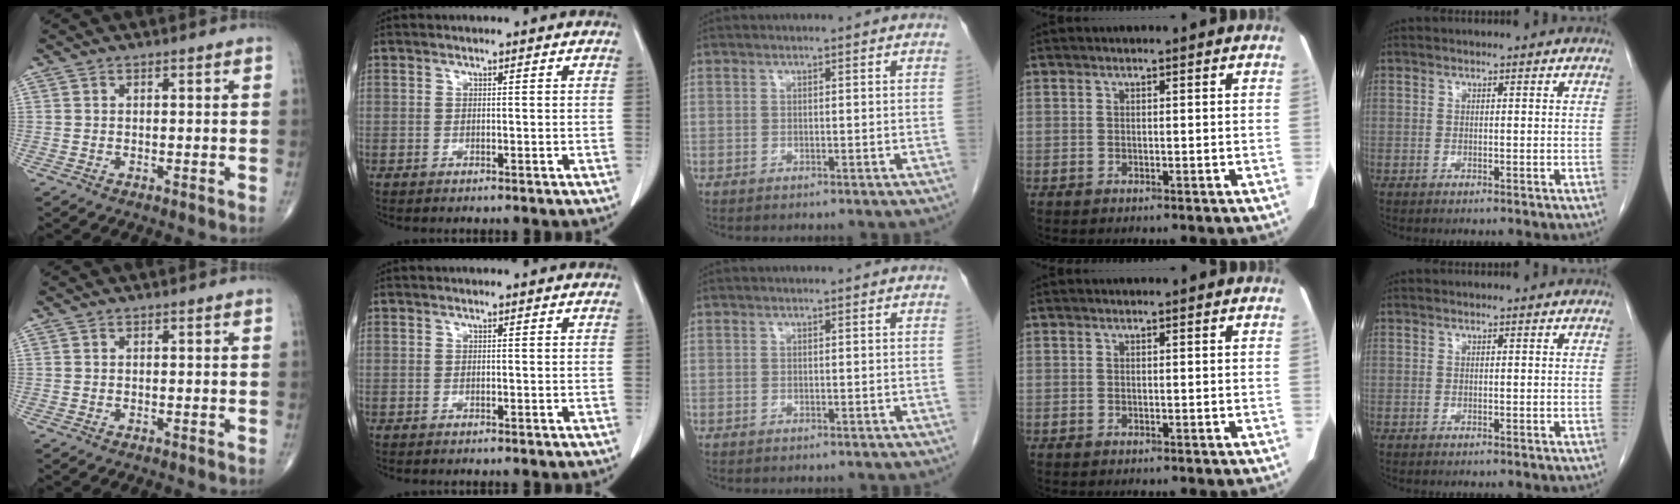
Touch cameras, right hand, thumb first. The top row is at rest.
{}